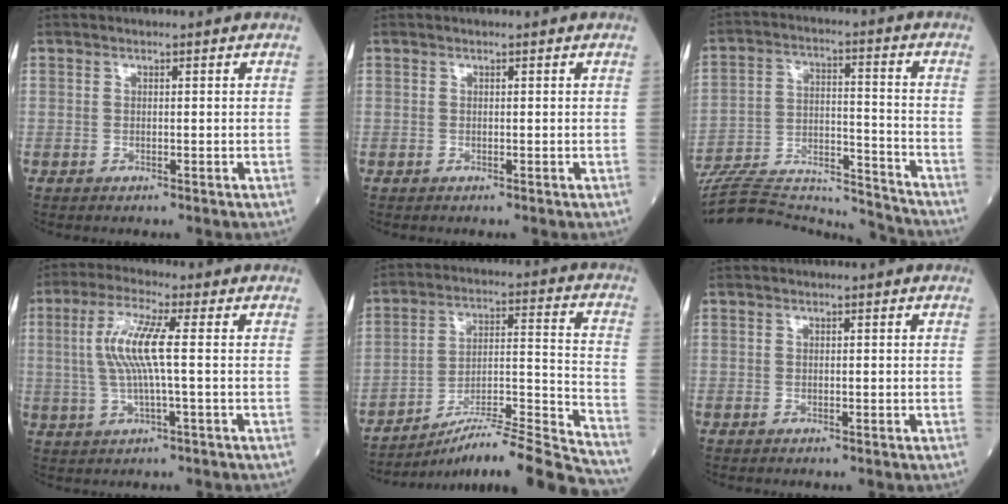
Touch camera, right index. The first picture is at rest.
{"total": 0.0}
{"total": 21.2, "force": [-20.5, 2.2, 5.0], "torque": [-0.123, 0.008, -0.321]}
{"total": 7.9, "force": [0.8, 0.3, 7.9], "torque": [-0.169, 0.008, 0.016]}
{"total": 21.3, "force": [-19.2, -0.6, 9.2], "torque": [-0.113, 0.008, -0.294]}
{"total": 0.0}